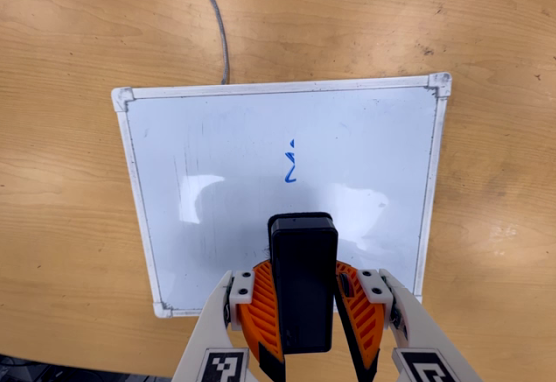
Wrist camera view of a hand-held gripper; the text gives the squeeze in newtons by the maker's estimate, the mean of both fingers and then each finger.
{"total": 9.6, "left": 9.6, "right": 9.6}